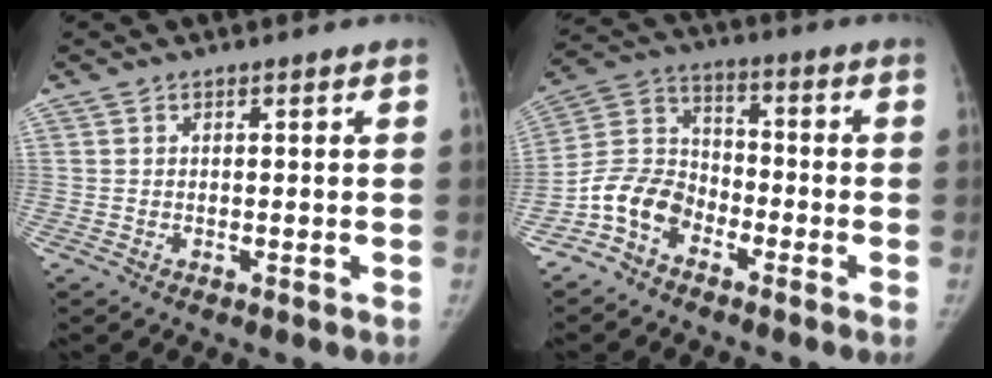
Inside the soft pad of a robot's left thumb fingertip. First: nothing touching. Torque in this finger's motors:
{"motor_torque": [-0.13, 3.12, -0.19, 0.38, 0.05]}